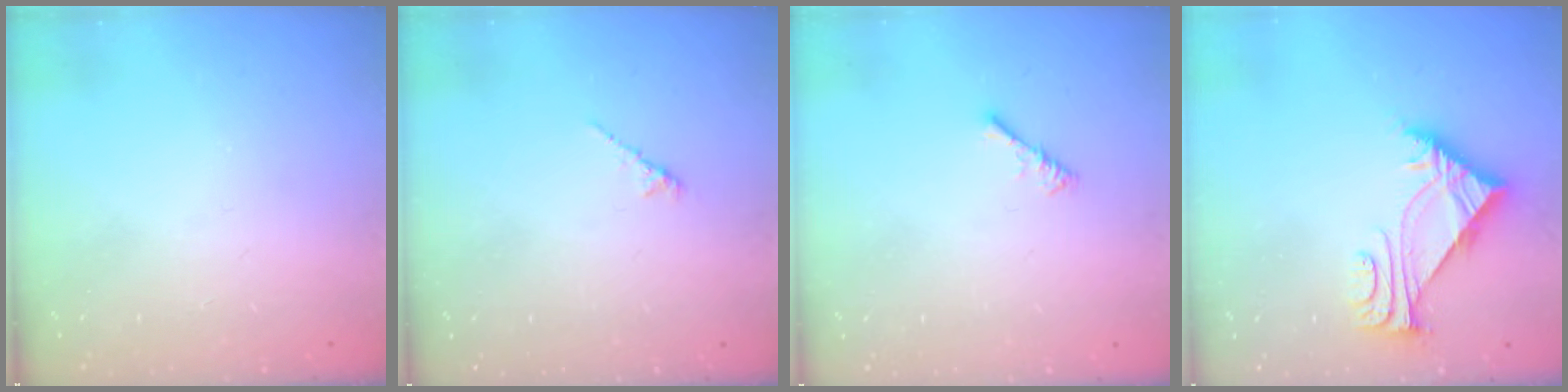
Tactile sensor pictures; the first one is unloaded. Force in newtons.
{"total": 1.6, "press": 1.5, "slide": 0.5}
{"total": 0.9, "press": 0.9, "slide": 0.3}
{"total": 6.2, "press": 6.2, "slide": 0.2}